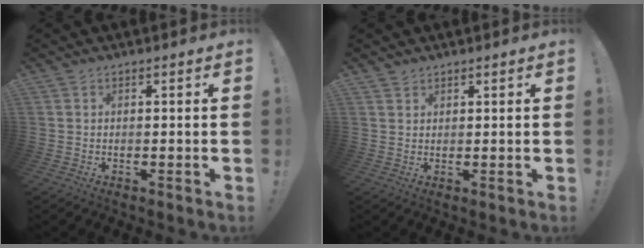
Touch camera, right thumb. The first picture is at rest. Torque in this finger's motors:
{"motor_torque": [-0.53, 0.08, -0.04, -0.04, 0.04]}